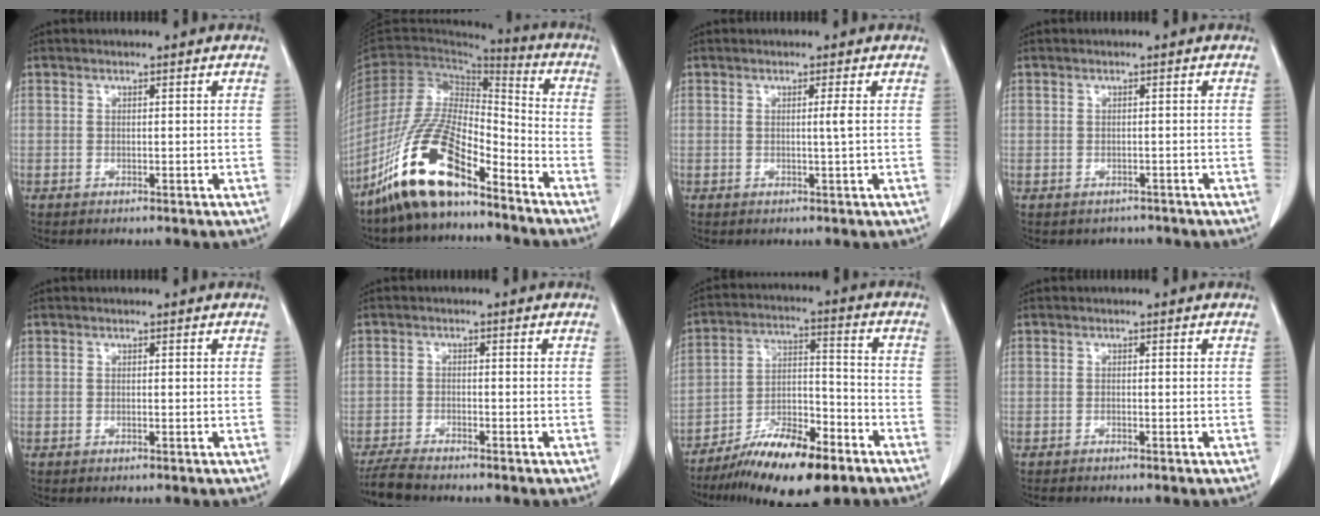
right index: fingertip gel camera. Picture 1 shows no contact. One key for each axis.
{"total": 15.2, "fx": -10.6, "fy": 4.3, "fz": 10.0, "tx": -0.201, "ty": 0.006, "tz": -0.199}
{"total": 1.3, "fx": 0.2, "fy": -0.5, "fz": 1.2, "tx": -0.022, "ty": -0.002, "tz": 0.001}
{"total": 2.2, "fx": -1.6, "fy": 1.5, "fz": -0.2, "tx": -0.003, "ty": 0.006, "tz": -0.025}
{"total": 0.0}
{"total": 4.4, "fx": -4.0, "fy": 0.4, "fz": 1.7, "tx": -0.030, "ty": -0.015, "tz": -0.075}
{"total": 14.4, "fx": -9.9, "fy": 3.8, "fz": 9.7, "tx": -0.162, "ty": 0.003, "tz": -0.168}
{"total": 1.1, "fx": -1.0, "fy": 0.1, "fz": 0.4, "tx": -0.008, "ty": 0.000, "tz": -0.014}